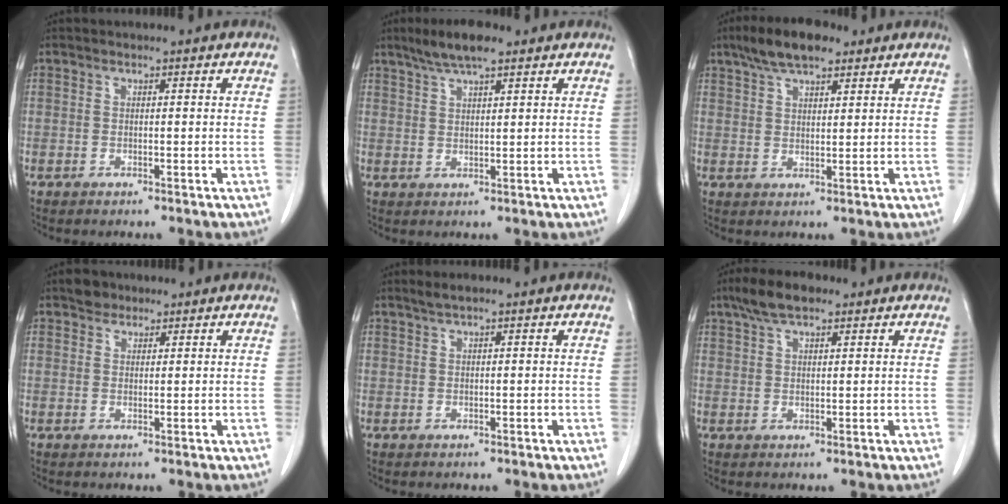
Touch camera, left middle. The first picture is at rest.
{"total": 5.9, "force": [4.3, 1.0, 3.9], "torque": [-0.081, 0.012, 0.078]}
{"total": 7.8, "force": [5.5, 2.6, 4.8], "torque": [-0.093, 0.017, 0.097]}
{"total": 2.2, "force": [1.7, 1.4, 0.4], "torque": [-0.008, 0.005, 0.026]}
{"total": 1.5, "force": [1.2, 0.0, 0.9], "torque": [-0.022, 0.006, 0.025]}
{"total": 5.5, "force": [3.9, 1.8, 3.4], "torque": [-0.074, 0.017, 0.071]}